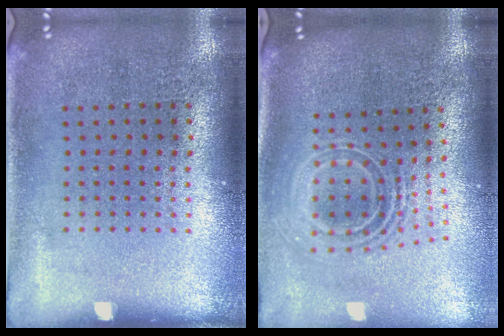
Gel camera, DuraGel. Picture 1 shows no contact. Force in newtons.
{"total": 2.2, "press": 1.5, "slide": 1.5}